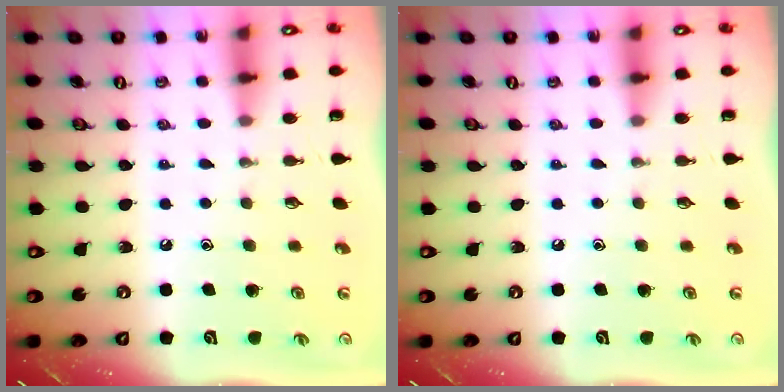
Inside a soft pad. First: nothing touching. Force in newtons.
{"total": 0.0}